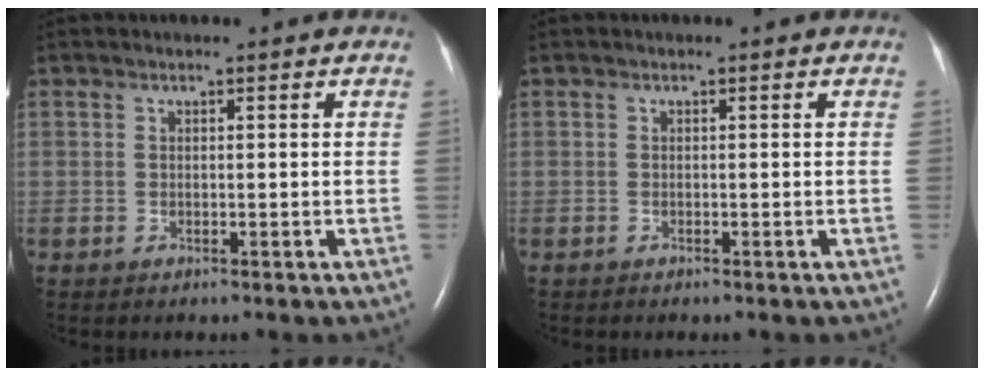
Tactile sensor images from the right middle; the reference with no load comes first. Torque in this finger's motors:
{"motor_torque": [0.08, -0.05, -0.03, 0.00]}